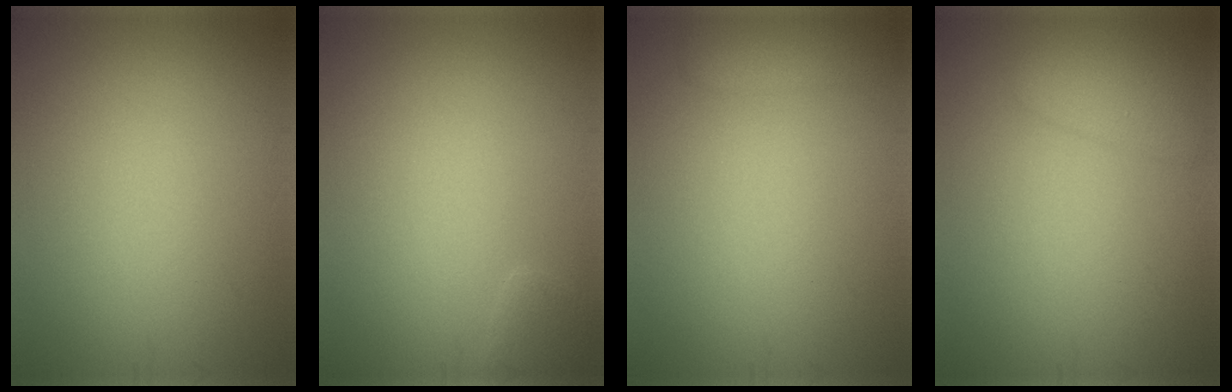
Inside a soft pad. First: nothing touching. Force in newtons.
{"total": 1.0, "press": 1.0, "slide": 0.1}
{"total": 1.9, "press": 1.9, "slide": 0.1}
{"total": 2.2, "press": 2.2, "slide": 0.1}